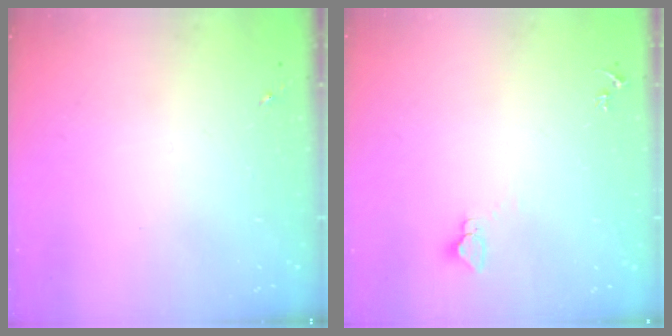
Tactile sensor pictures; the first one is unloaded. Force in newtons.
{"total": 2.8, "press": 2.8, "slide": 0.2}